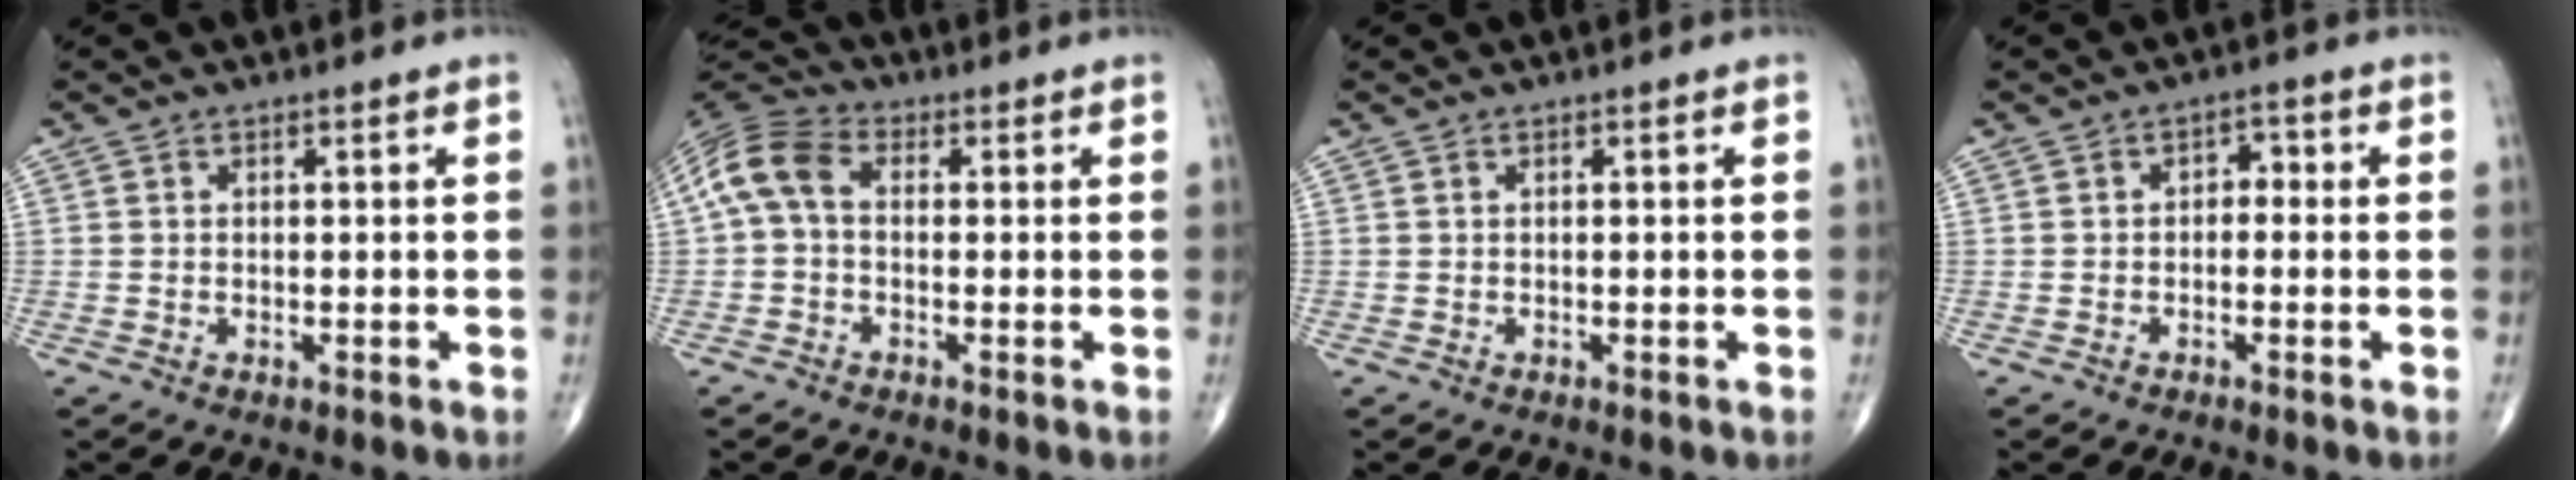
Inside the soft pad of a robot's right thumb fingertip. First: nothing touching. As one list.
[{"total": 8.5, "force": [0.3, 5.6, 6.3], "torque": [-0.127, 0.025, -0.009]}, {"total": 0.0}, {"total": 2.4, "force": [-0.3, 1.7, 1.6], "torque": [-0.004, 0.013, -0.016]}]